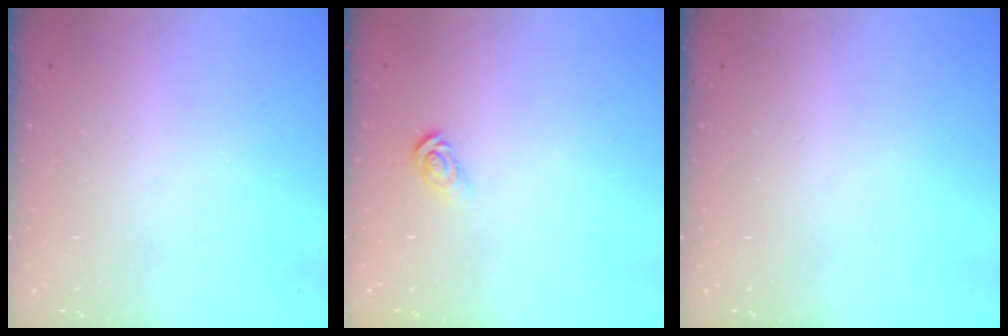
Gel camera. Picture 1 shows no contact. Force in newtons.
{"total": 4.5, "press": 4.5, "slide": 0.2}
{"total": 0.0}